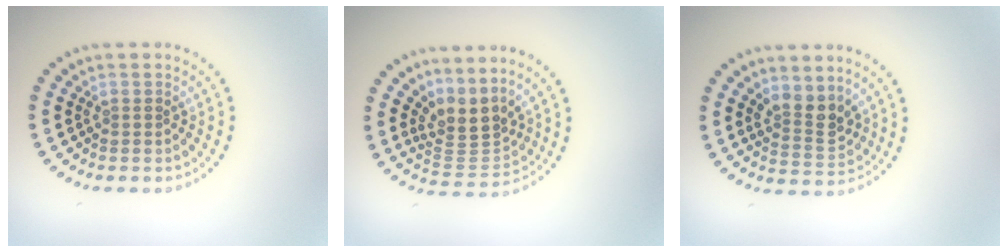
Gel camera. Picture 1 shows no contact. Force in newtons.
{"total": 3.3, "press": 2.4, "slide": 2.3}
{"total": 3.0, "press": 2.6, "slide": 1.5}